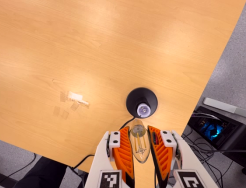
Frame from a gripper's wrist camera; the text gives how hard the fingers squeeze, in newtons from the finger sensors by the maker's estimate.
{"total": 19.7, "left": 21.3, "right": 18.1}